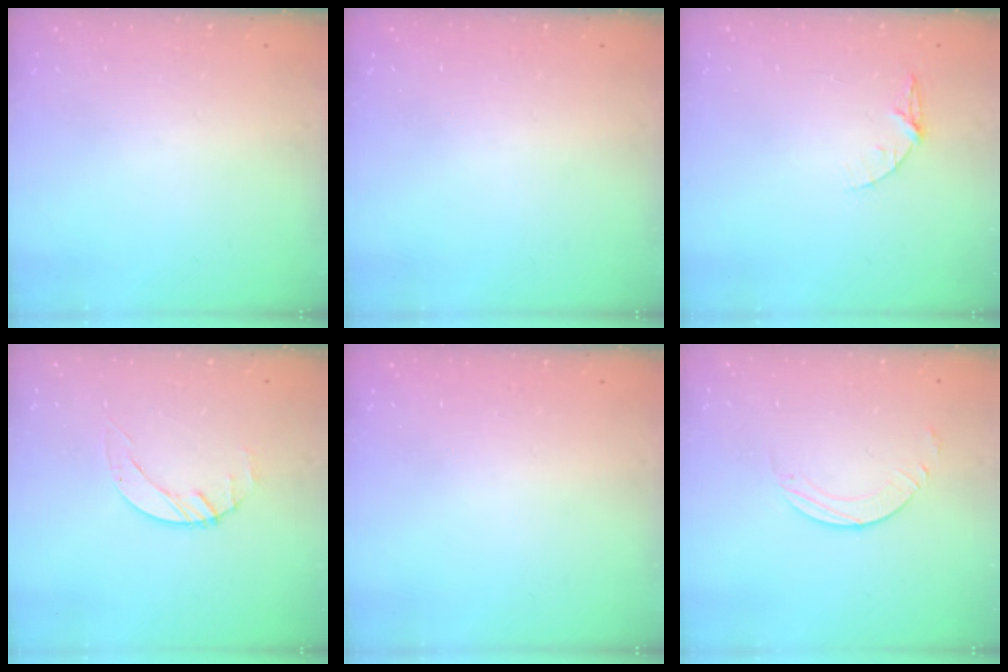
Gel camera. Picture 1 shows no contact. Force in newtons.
{"total": 0.0}
{"total": 5.2, "press": 5.1, "slide": 0.6}
{"total": 1.4, "press": 1.4, "slide": 0.2}
{"total": 0.0}
{"total": 3.9, "press": 3.8, "slide": 0.5}